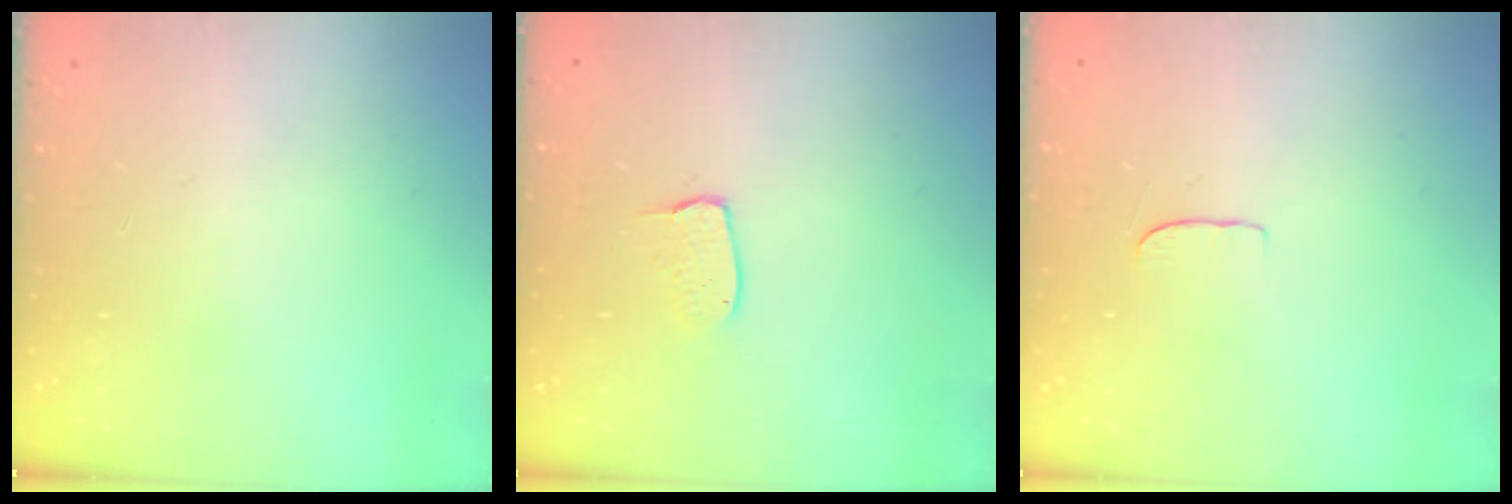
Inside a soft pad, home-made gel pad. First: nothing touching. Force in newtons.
{"total": 4.8, "press": 4.8, "slide": 0.3}
{"total": 4.9, "press": 4.9, "slide": 0.5}